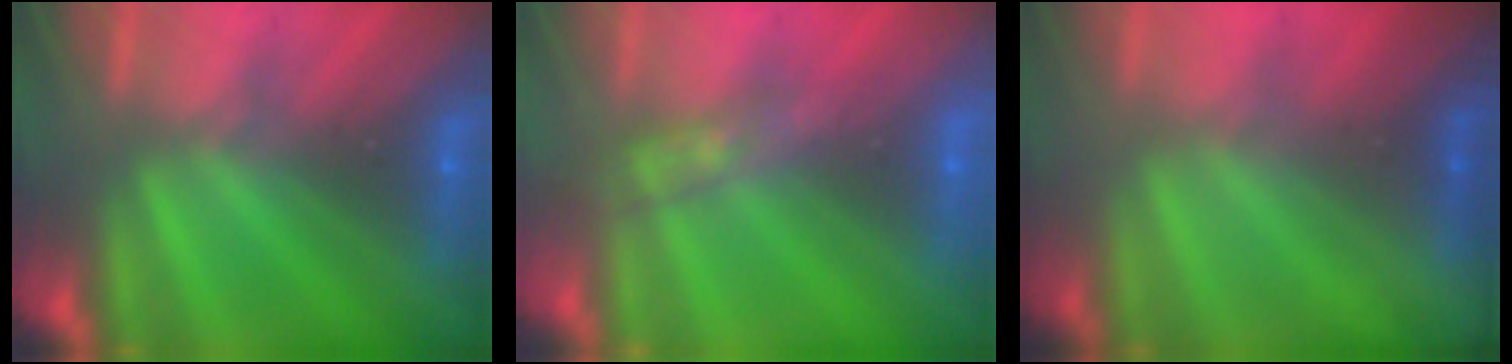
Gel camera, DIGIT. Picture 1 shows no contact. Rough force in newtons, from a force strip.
{"total": 2.8}
{"total": 1.3}